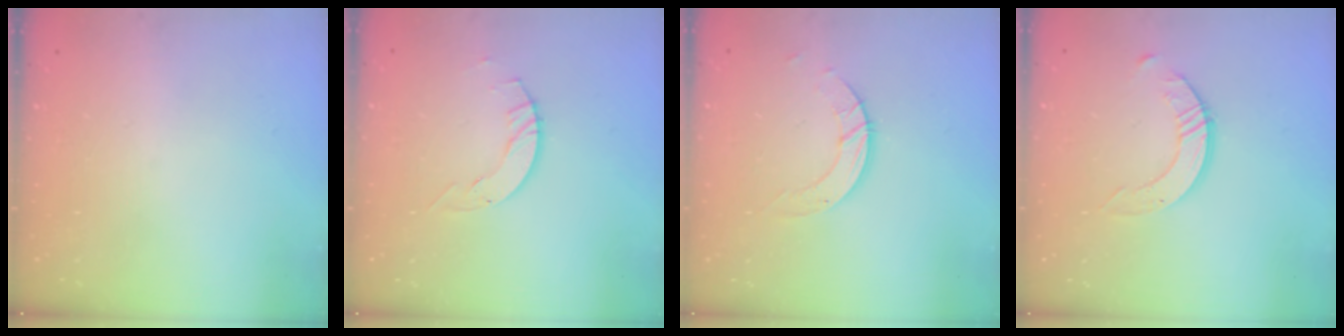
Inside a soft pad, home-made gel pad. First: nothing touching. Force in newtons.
{"total": 2.1, "press": 2.1, "slide": 0.3}
{"total": 5.1, "press": 5.1, "slide": 0.2}
{"total": 2.5, "press": 2.5, "slide": 0.3}